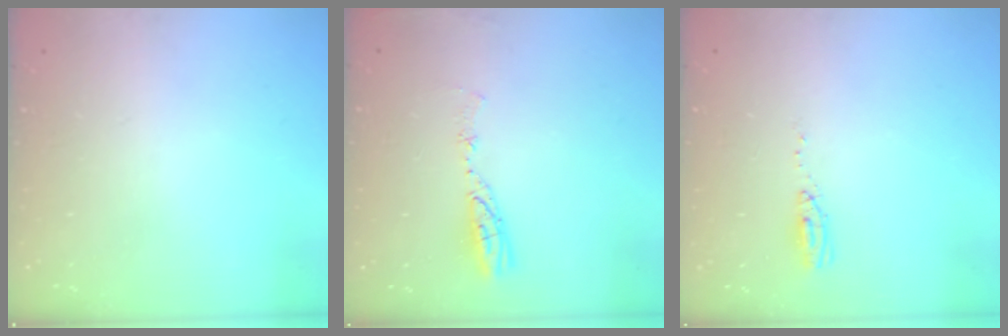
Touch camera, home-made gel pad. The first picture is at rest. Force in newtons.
{"total": 5.9, "press": 5.8, "slide": 0.7}
{"total": 3.9, "press": 3.7, "slide": 1.2}